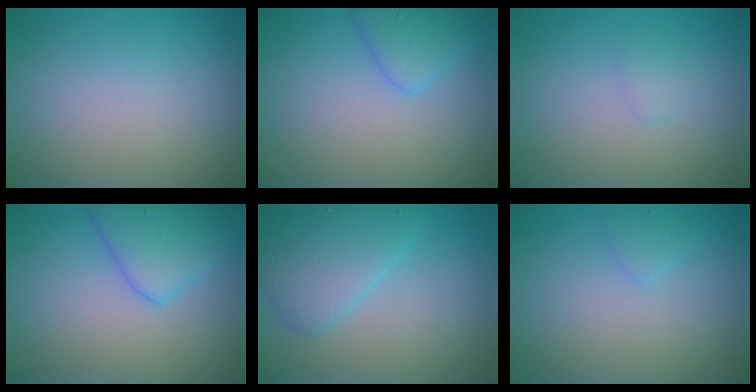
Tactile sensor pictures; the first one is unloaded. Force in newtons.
{"total": 2.3, "press": 2.3, "slide": 0.1}
{"total": 0.8, "press": 0.8, "slide": 0.1}
{"total": 3.9, "press": 3.9, "slide": 0.2}
{"total": 3.8, "press": 3.8, "slide": 0.2}
{"total": 0.9, "press": 0.9, "slide": 0.0}